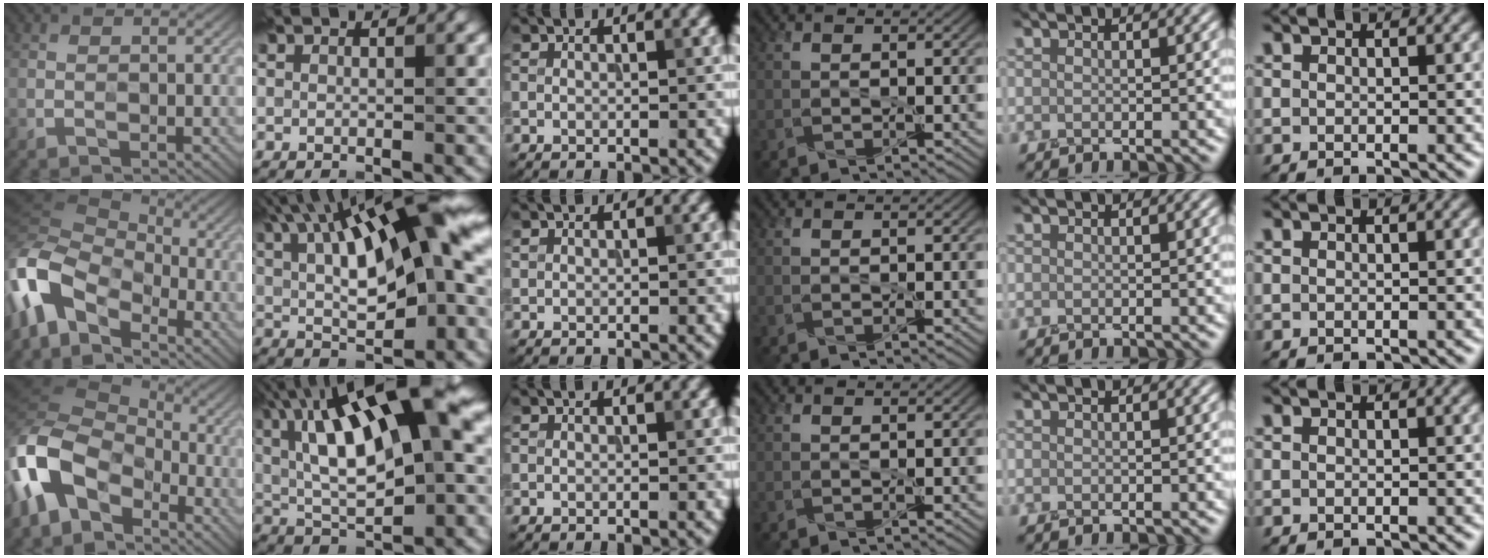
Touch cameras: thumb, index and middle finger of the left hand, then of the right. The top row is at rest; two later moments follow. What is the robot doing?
{"motion": "peel", "object": "sticker"}